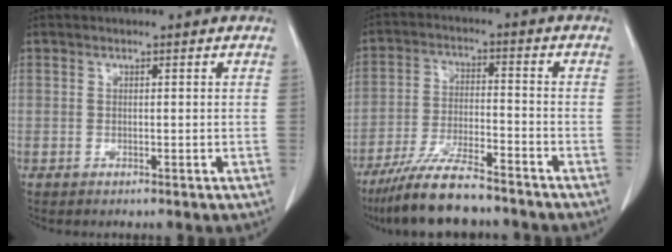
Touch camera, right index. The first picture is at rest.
{"total": 12.0, "force": [-10.0, 2.0, 6.2], "torque": [-0.114, -0.022, -0.174]}